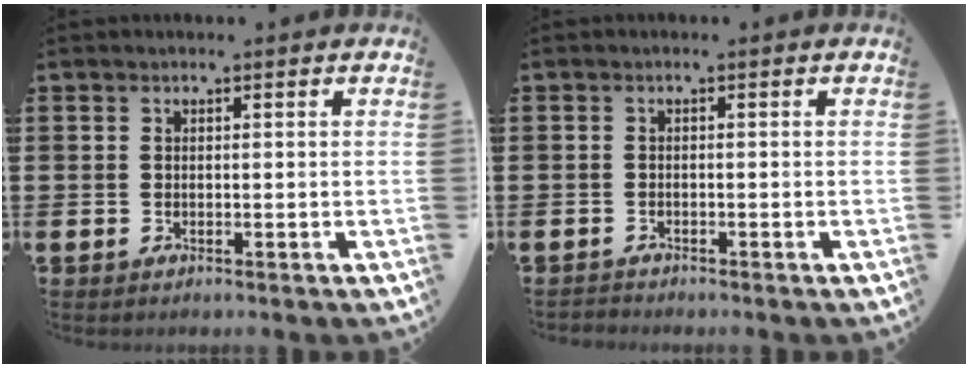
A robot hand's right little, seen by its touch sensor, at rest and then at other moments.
{"total": 0.6, "force": [-0.6, 0.1, 0.0], "torque": [-0.001, -0.002, -0.013]}